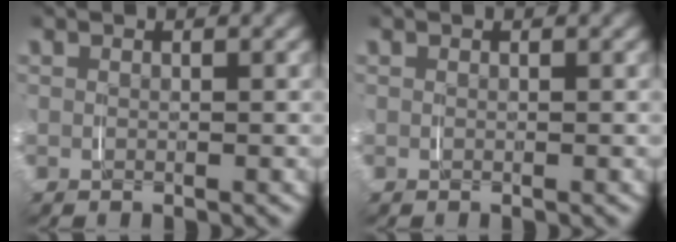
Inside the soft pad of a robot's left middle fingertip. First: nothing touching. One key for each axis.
{"total": 0.0}